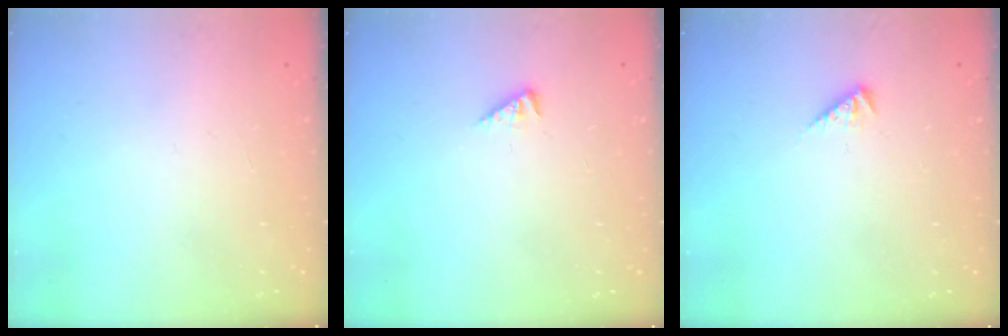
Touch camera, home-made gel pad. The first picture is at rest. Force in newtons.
{"total": 1.4, "press": 1.4, "slide": 0.5}
{"total": 2.7, "press": 2.7, "slide": 0.6}